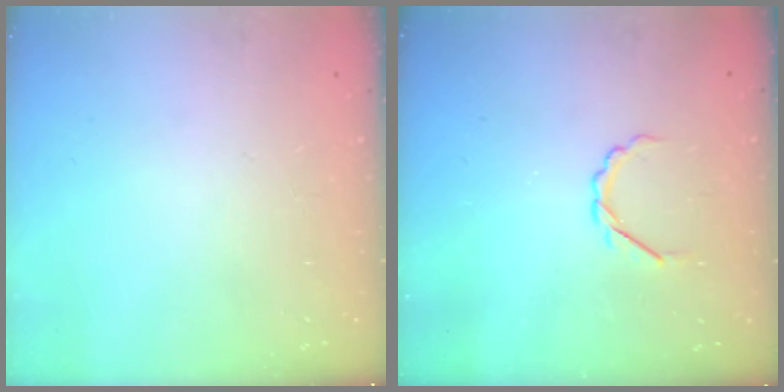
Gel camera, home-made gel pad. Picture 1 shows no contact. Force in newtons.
{"total": 3.4, "press": 3.3, "slide": 1.0}